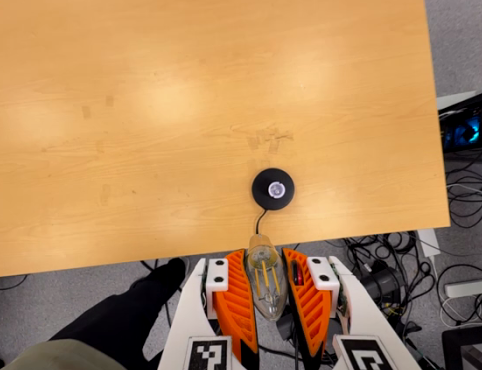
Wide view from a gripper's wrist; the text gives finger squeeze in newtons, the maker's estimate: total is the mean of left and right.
{"total": 22.5, "left": 25.3, "right": 19.8}